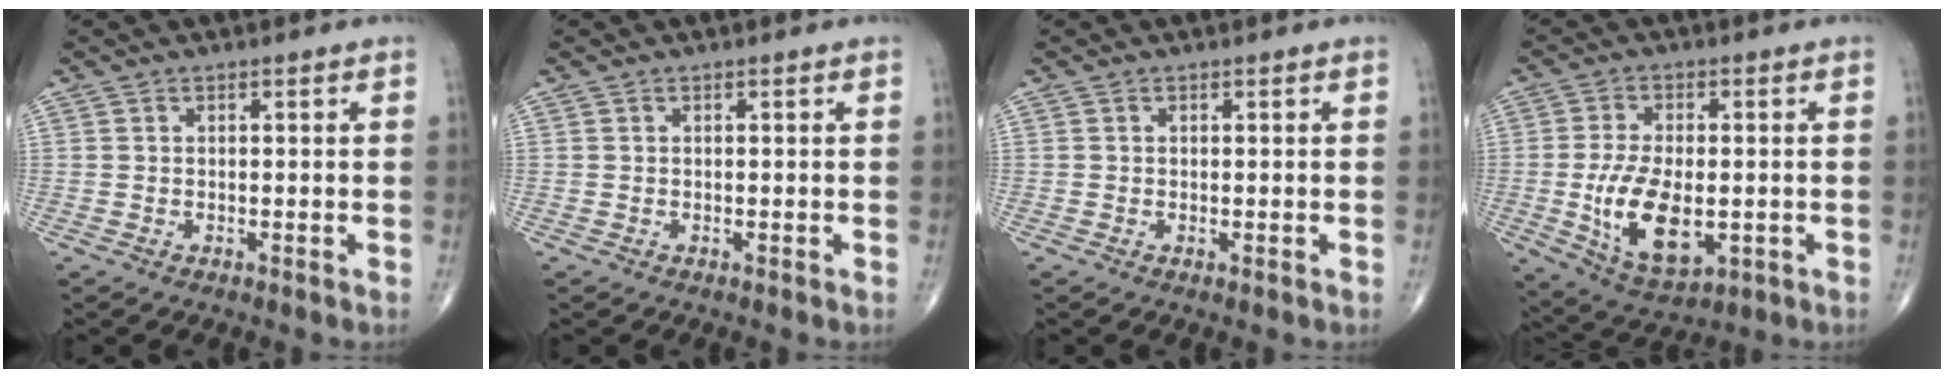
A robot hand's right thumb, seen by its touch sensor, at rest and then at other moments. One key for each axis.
{"total": 0.0}
{"total": 0.0}
{"total": 13.3, "fx": -2.2, "fy": 6.9, "fz": 11.1, "tx": -0.198, "ty": -0.011, "tz": -0.024}